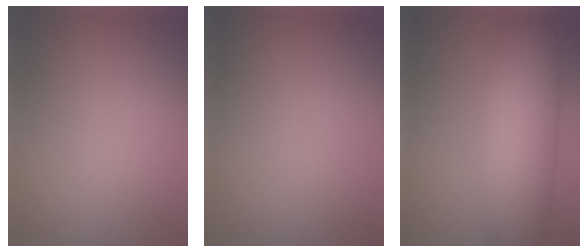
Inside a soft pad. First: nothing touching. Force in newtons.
{"total": 0.0}
{"total": 11.1, "press": 11.1, "slide": 0.6}